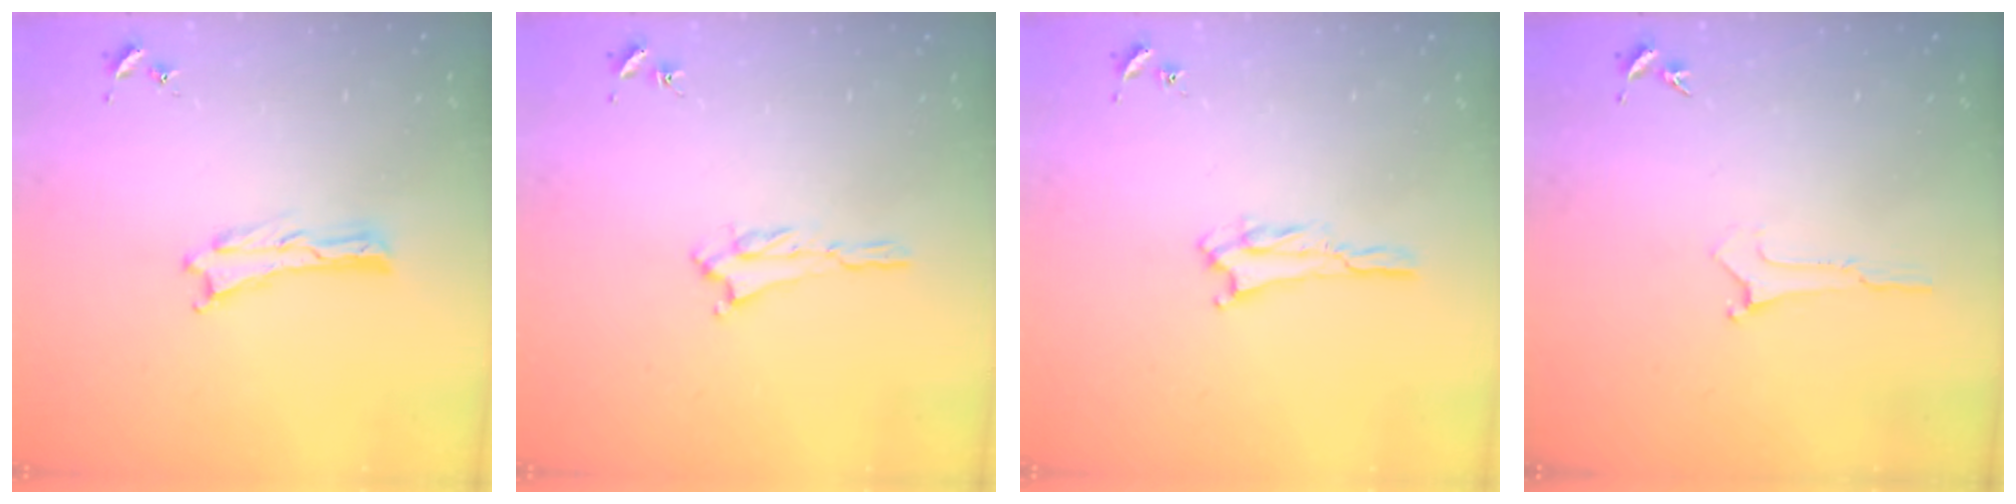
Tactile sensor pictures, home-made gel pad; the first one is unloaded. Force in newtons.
{"total": 1.2, "press": 1.1, "slide": 0.5}
{"total": 2.3, "press": 2.2, "slide": 0.4}
{"total": 0.0}